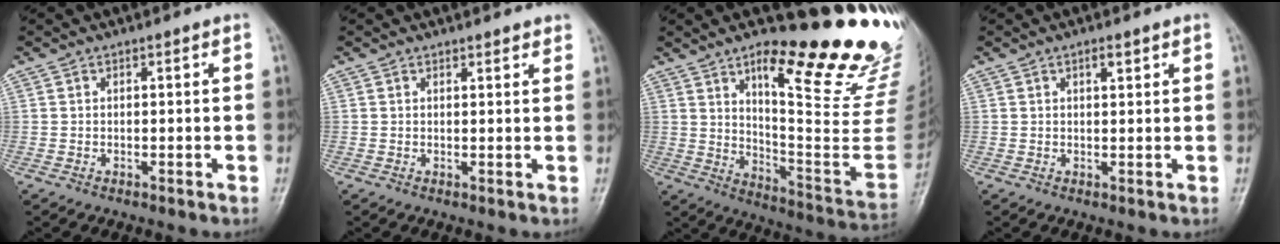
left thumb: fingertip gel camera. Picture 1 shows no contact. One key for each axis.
{"total": 1.9, "fx": 1.7, "fy": 0.7, "fz": 0.6, "tx": 0.008, "ty": -0.006, "tz": 0.018}
{"total": 27.1, "fx": 16.9, "fy": 5.8, "fz": 20.4, "tx": -0.233, "ty": -0.103, "tz": 0.248}
{"total": 2.0, "fx": 1.2, "fy": 0.8, "fz": 1.4, "tx": -0.017, "ty": -0.005, "tz": 0.017}